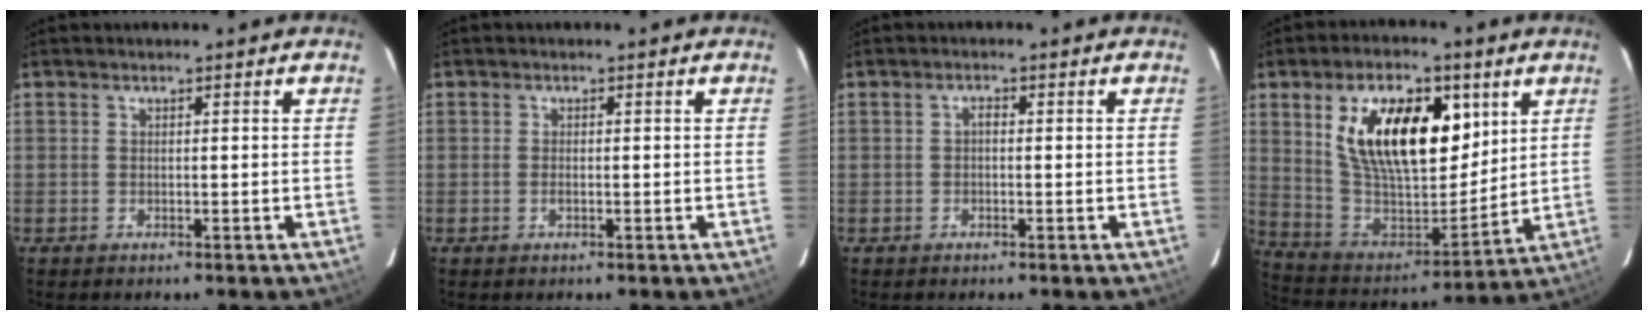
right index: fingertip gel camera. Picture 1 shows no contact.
{"total": 1.0, "force": [-0.3, 0.4, 0.9], "torque": [-0.019, 0.000, -0.006]}
{"total": 0.9, "force": [-0.2, 0.5, 0.7], "torque": [-0.011, 0.006, -0.006]}
{"total": 21.9, "force": [8.4, 11.2, 16.8], "torque": [-0.310, 0.011, 0.161]}